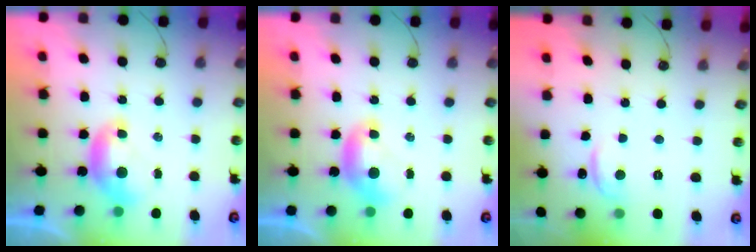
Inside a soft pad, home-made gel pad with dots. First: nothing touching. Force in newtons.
{"total": 0.0}
{"total": 1.8, "press": 1.6, "slide": 0.8}